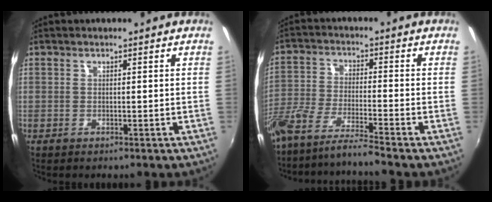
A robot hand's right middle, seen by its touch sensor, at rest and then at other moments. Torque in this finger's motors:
{"motor_torque": [1.10, -1.04, 0.38, 0.21]}